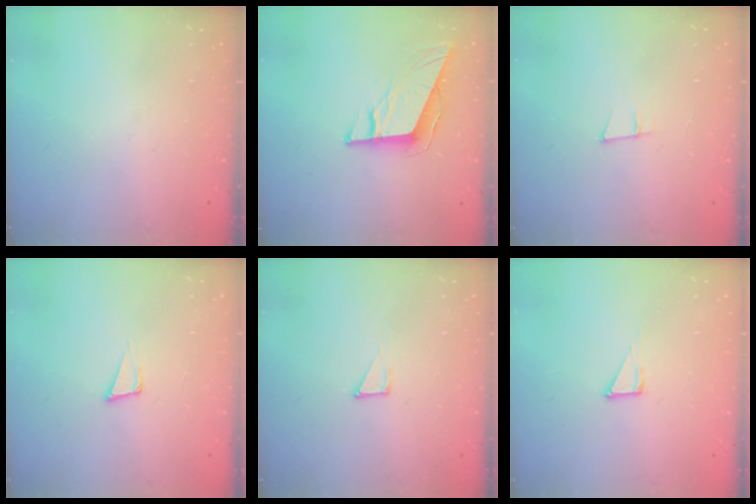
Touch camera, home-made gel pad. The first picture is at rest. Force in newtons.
{"total": 9.3, "press": 9.2, "slide": 1.3}
{"total": 5.7, "press": 4.9, "slide": 2.8}
{"total": 3.9, "press": 2.6, "slide": 2.9}
{"total": 2.7, "press": 2.7, "slide": 0.3}
{"total": 5.1, "press": 5.0, "slide": 0.4}